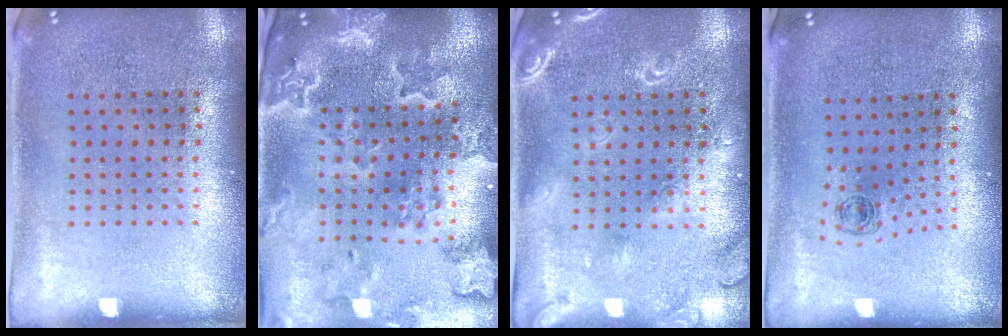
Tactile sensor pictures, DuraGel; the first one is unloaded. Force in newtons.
{"total": 3.1, "press": 2.8, "slide": 1.3}
{"total": 1.8, "press": 1.8, "slide": 0.5}
{"total": 0.5, "press": 0.3, "slide": 0.4}